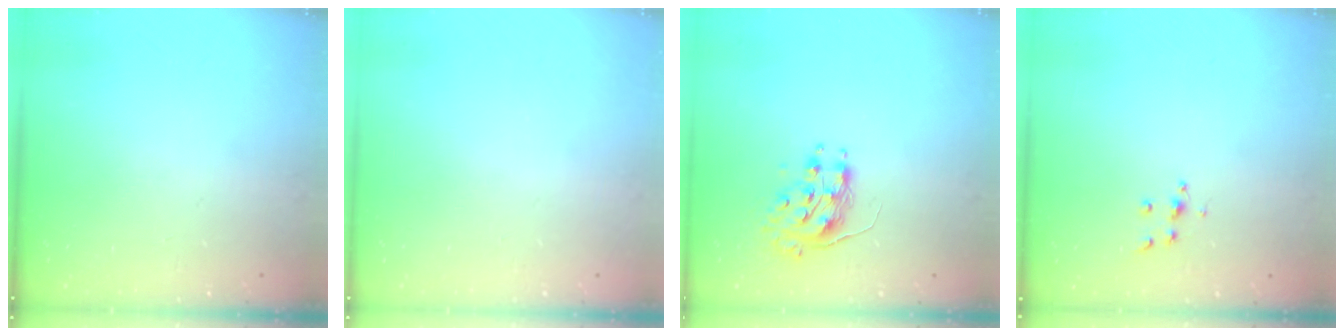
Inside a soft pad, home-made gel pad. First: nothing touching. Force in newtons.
{"total": 0.0}
{"total": 8.6, "press": 8.6, "slide": 0.3}
{"total": 5.9, "press": 5.9, "slide": 0.3}